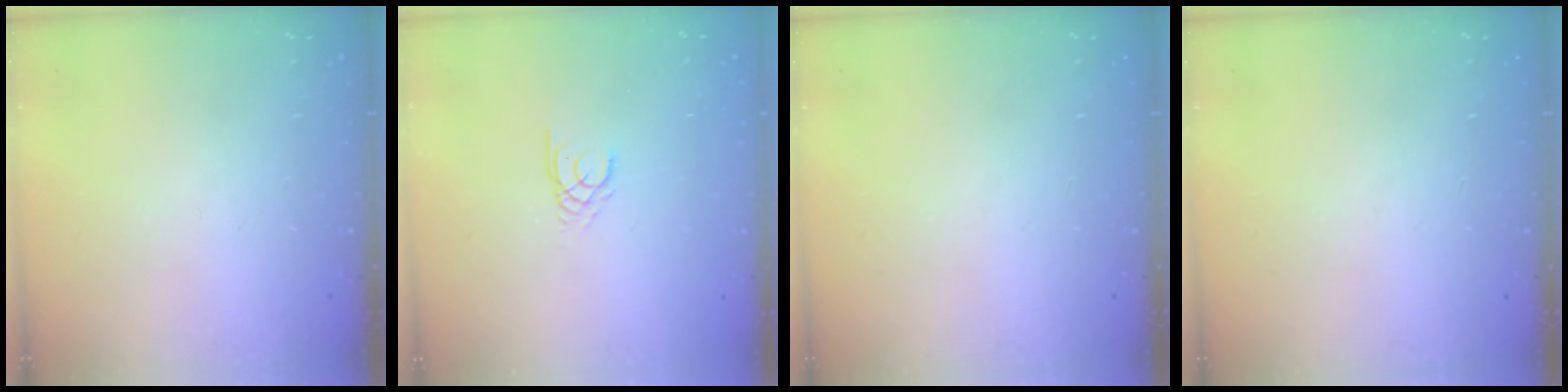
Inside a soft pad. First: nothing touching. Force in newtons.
{"total": 2.2, "press": 2.2, "slide": 0.2}
{"total": 0.0}
{"total": 0.0}